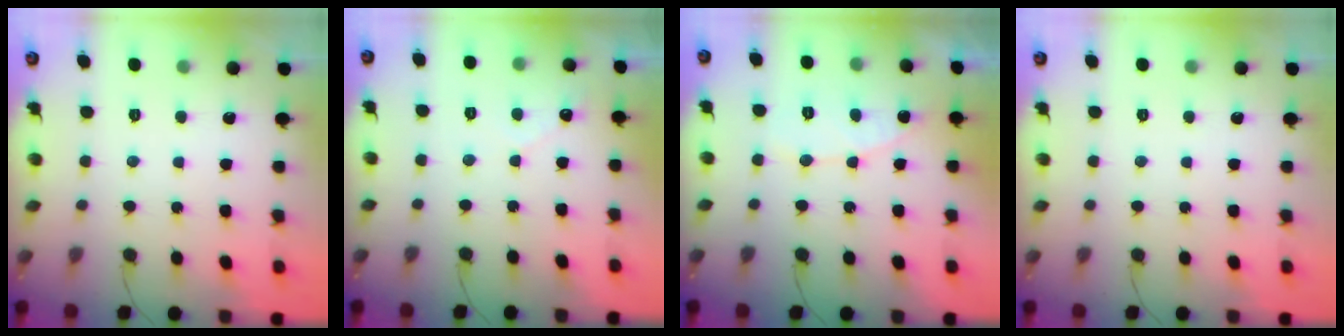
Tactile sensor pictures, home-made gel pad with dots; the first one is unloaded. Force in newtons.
{"total": 2.3, "press": 2.3, "slide": 0.1}
{"total": 6.9, "press": 6.9, "slide": 0.6}
{"total": 0.0}